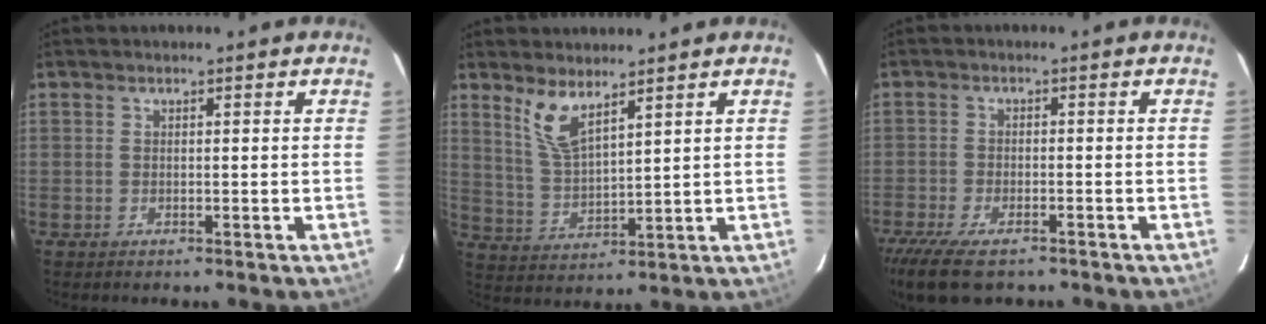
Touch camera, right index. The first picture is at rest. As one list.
[{"total": 6.9, "force": [4.8, 1.9, 4.7], "torque": [-0.094, -0.006, 0.105]}, {"total": 10.3, "force": [-7.9, 3.6, 5.6], "torque": [-0.141, -0.034, -0.140]}]